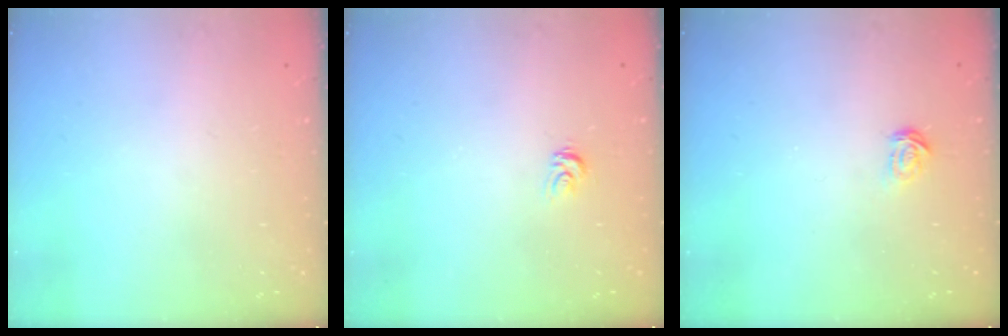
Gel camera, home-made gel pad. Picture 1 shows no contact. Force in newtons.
{"total": 3.2, "press": 3.2, "slide": 0.1}
{"total": 1.8, "press": 1.8, "slide": 0.2}